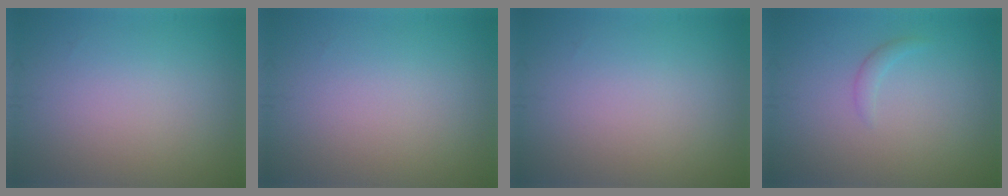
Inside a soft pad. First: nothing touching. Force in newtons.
{"total": 0.0}
{"total": 0.0}
{"total": 1.0, "press": 0.9, "slide": 0.2}